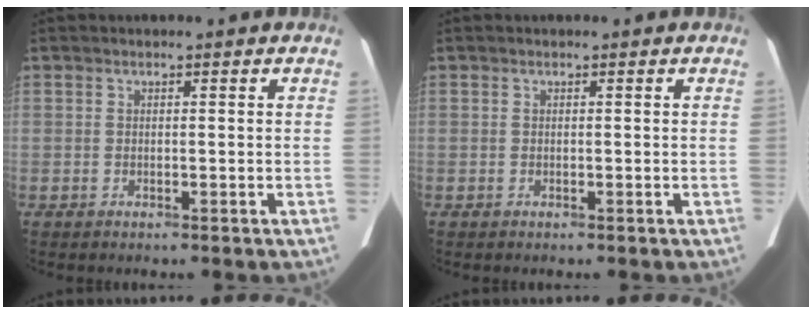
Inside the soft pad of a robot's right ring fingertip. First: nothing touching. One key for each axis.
{"total": 0.0}